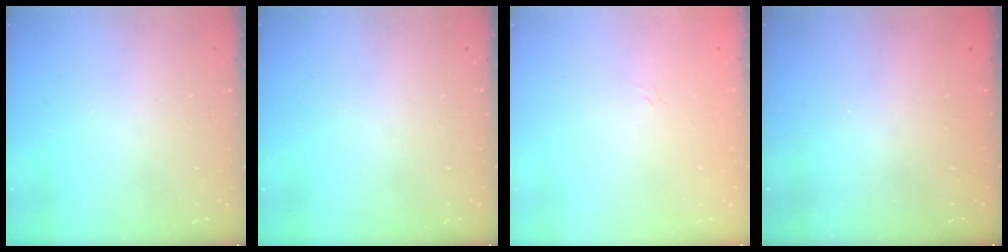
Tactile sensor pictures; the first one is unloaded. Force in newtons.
{"total": 0.0}
{"total": 2.3, "press": 2.0, "slide": 1.1}
{"total": 2.3, "press": 2.2, "slide": 0.8}